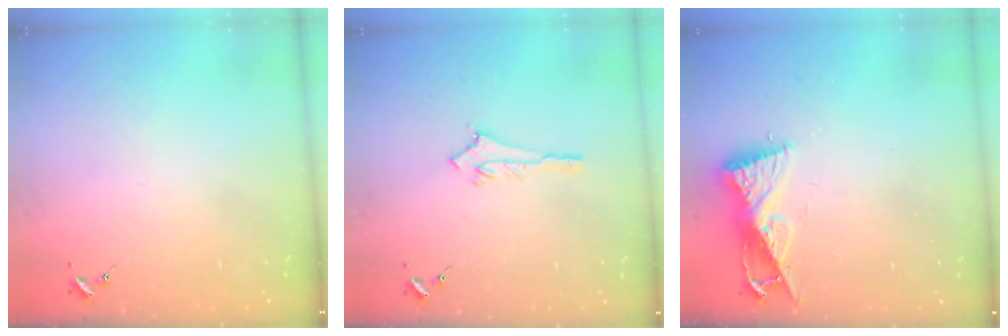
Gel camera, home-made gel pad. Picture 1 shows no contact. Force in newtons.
{"total": 2.9, "press": 2.9, "slide": 0.3}
{"total": 8.9, "press": 8.9, "slide": 0.3}